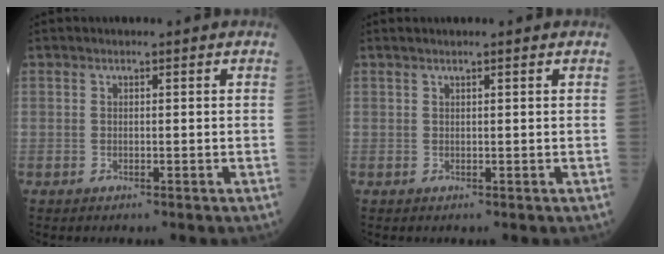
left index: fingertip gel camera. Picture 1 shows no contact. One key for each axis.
{"total": 1.3, "fx": 1.0, "fy": -0.3, "fz": 0.7, "tx": -0.017, "ty": 0.014, "tz": 0.022}